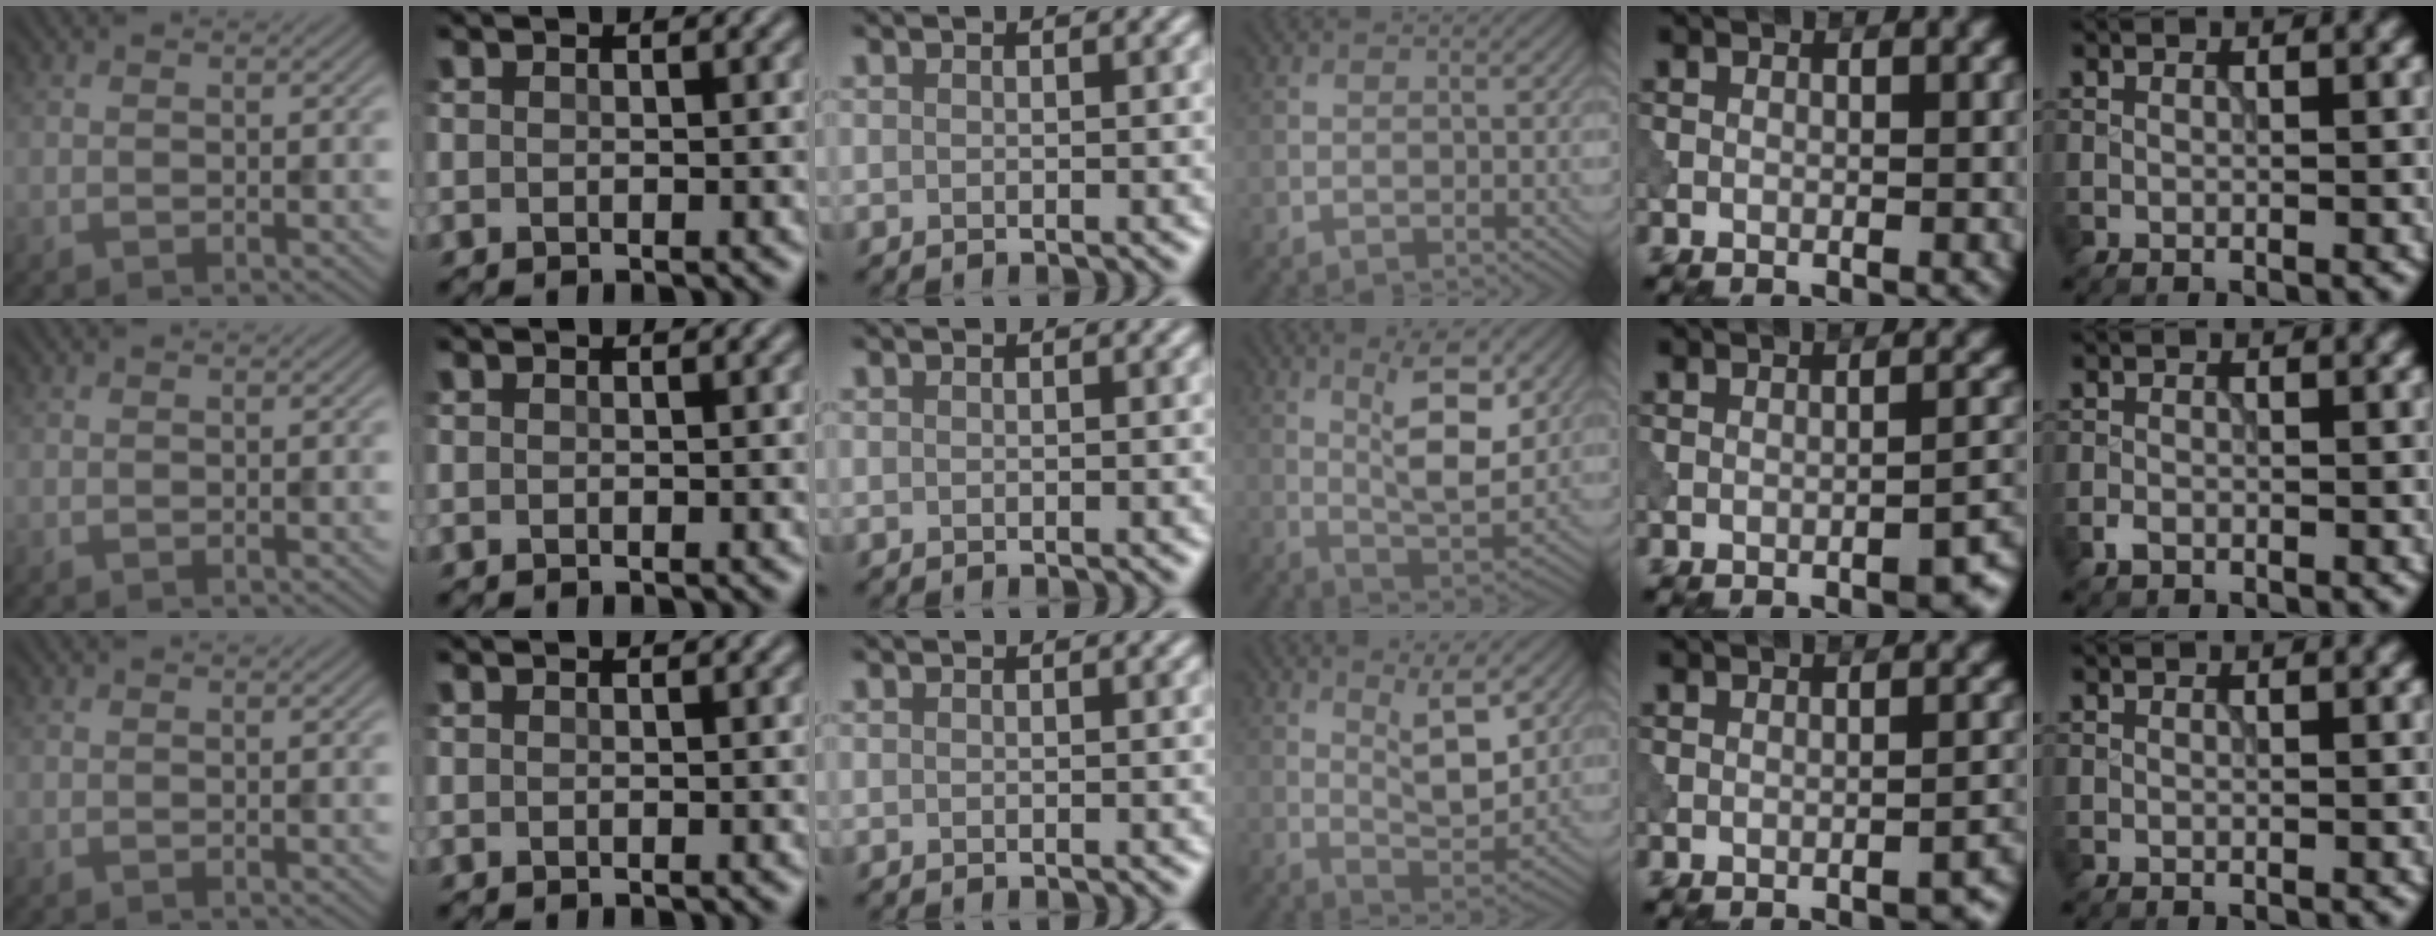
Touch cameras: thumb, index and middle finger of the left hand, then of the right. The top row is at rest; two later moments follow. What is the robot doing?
{"motion": "shake", "object": "bell"}